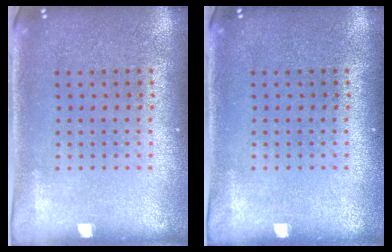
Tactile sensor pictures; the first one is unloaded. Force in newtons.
{"total": 0.0}